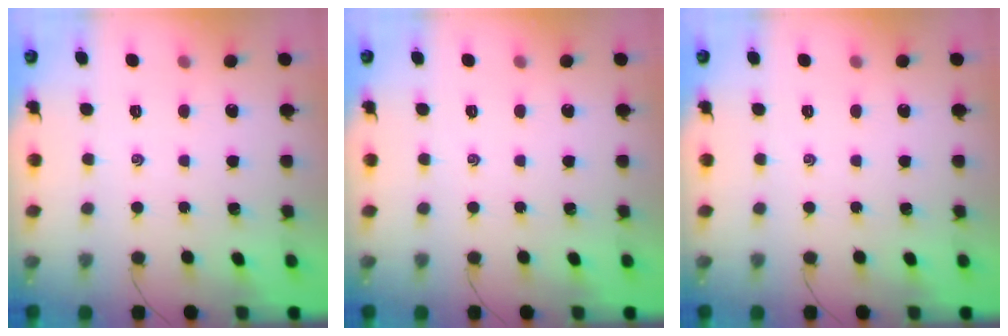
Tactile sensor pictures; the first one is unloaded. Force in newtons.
{"total": 0.0}
{"total": 0.0}